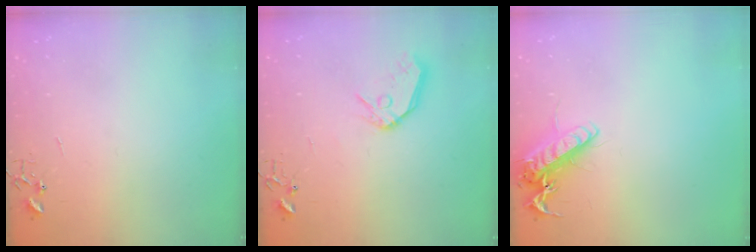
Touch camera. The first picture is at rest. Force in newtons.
{"total": 11.3, "press": 11.2, "slide": 1.5}
{"total": 13.8, "press": 13.7, "slide": 1.9}